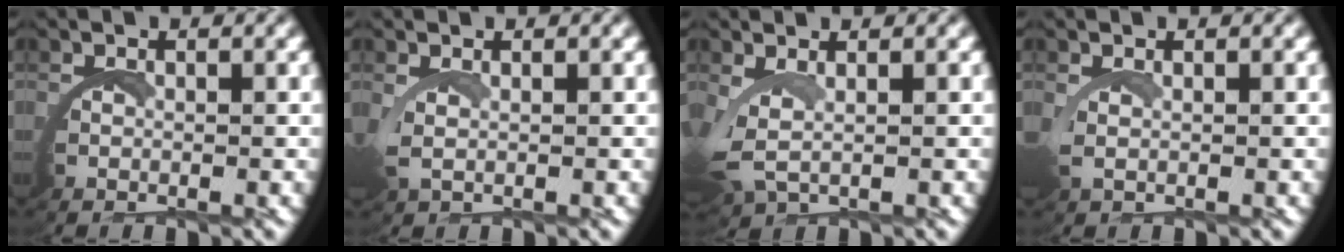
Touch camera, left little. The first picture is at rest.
{"total": 1.4, "force": [1.0, 0.1, 1.0], "torque": [-0.032, -0.006, 0.022]}
{"total": 2.4, "force": [1.1, 1.2, 1.7], "torque": [-0.068, -0.017, 0.028]}
{"total": 1.2, "force": [0.9, -0.1, 0.8], "torque": [-0.023, -0.005, 0.018]}